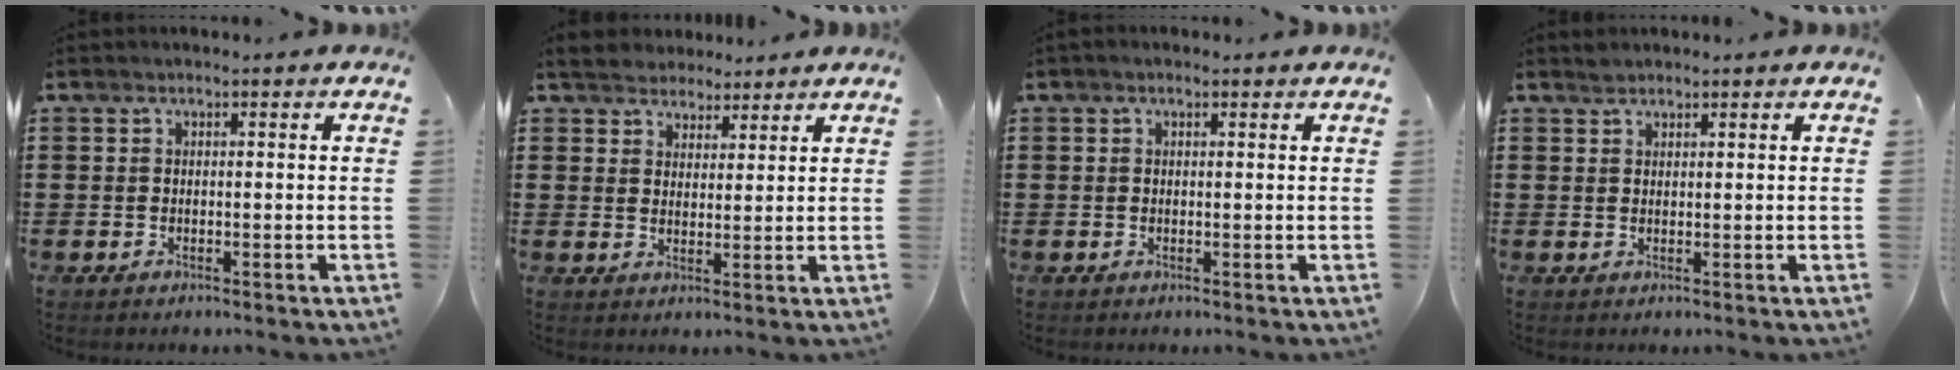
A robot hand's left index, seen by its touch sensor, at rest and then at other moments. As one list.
[{"total": 3.7, "force": [3.4, 1.6, -0.2], "torque": [-0.013, 0.002, 0.063]}, {"total": 0.7, "force": [0.3, 0.2, 0.5], "torque": [-0.011, 0.004, 0.005]}, {"total": 1.2, "force": [1.1, 0.3, 0.2], "torque": [-0.005, 0.000, 0.022]}]